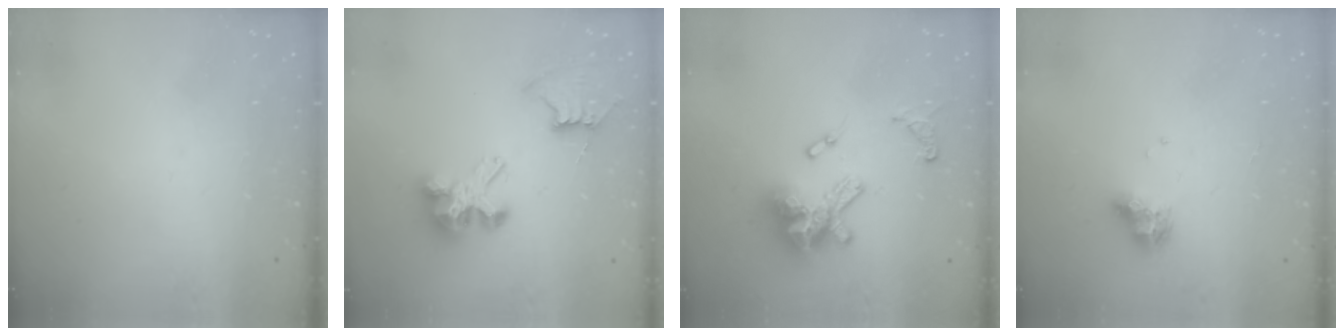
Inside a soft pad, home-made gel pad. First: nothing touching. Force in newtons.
{"total": 7.7, "press": 7.7, "slide": 0.3}
{"total": 15.9, "press": 15.9, "slide": 1.7}
{"total": 8.8, "press": 8.7, "slide": 0.9}